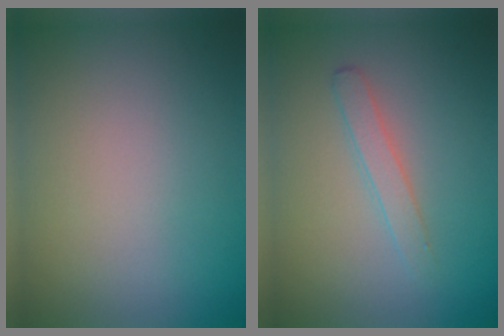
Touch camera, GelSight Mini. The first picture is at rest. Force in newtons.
{"total": 1.6, "press": 1.6, "slide": 0.0}